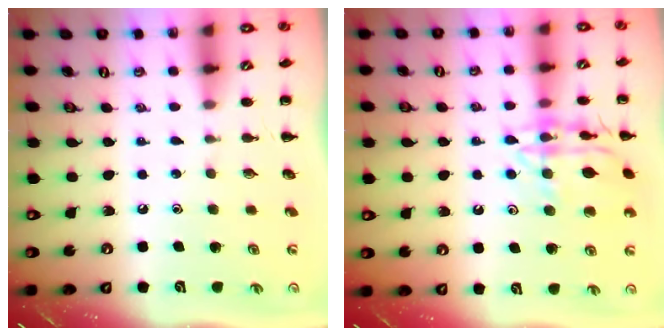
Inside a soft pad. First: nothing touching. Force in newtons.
{"total": 14.8, "press": 14.8, "slide": 0.9}